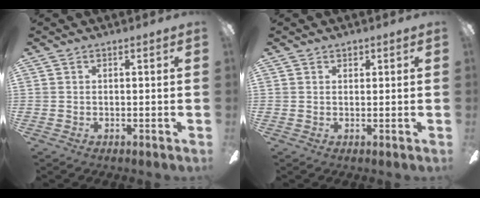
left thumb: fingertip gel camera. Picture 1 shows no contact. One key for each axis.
{"total": 1.3, "fx": 0.9, "fy": 0.9, "fz": 0.2, "tx": 0.004, "ty": 0.000, "tz": 0.014}